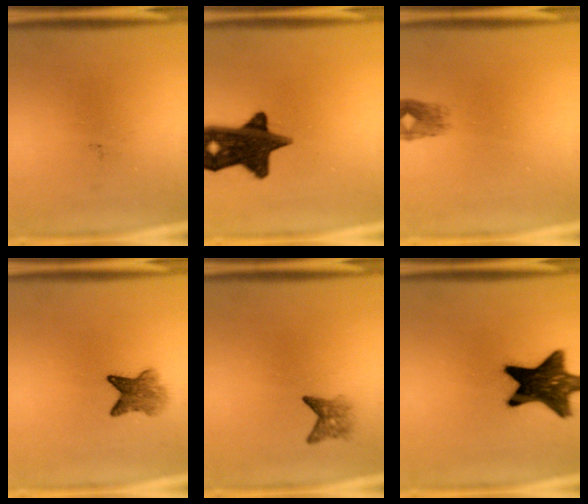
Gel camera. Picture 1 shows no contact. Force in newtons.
{"total": 16.4}
{"total": 2.0}
{"total": 4.3}
{"total": 2.2}
{"total": 16.4}